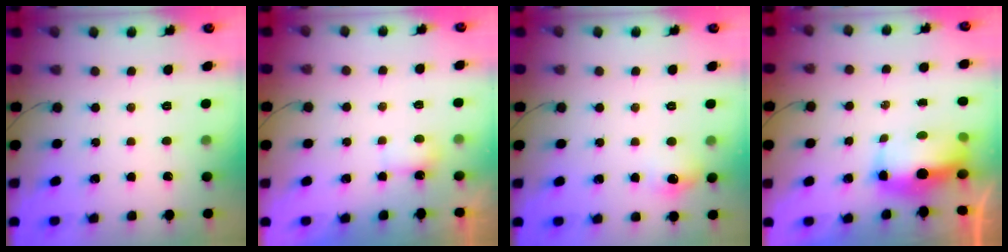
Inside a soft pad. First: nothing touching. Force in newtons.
{"total": 3.5, "press": 3.3, "slide": 1.2}
{"total": 6.9, "press": 6.8, "slide": 1.3}
{"total": 9.2, "press": 9.1, "slide": 1.1}